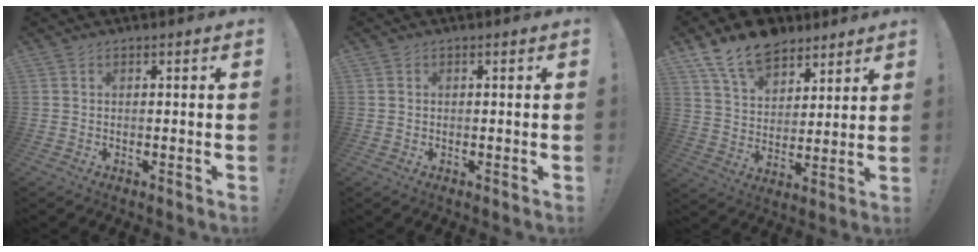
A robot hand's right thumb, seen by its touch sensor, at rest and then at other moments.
{"total": 0.7, "force": [0.1, 0.7, -0.1], "torque": [-0.004, 0.005, 0.004]}
{"total": 14.1, "force": [10.1, 8.1, 5.5], "torque": [-0.107, -0.059, 0.193]}